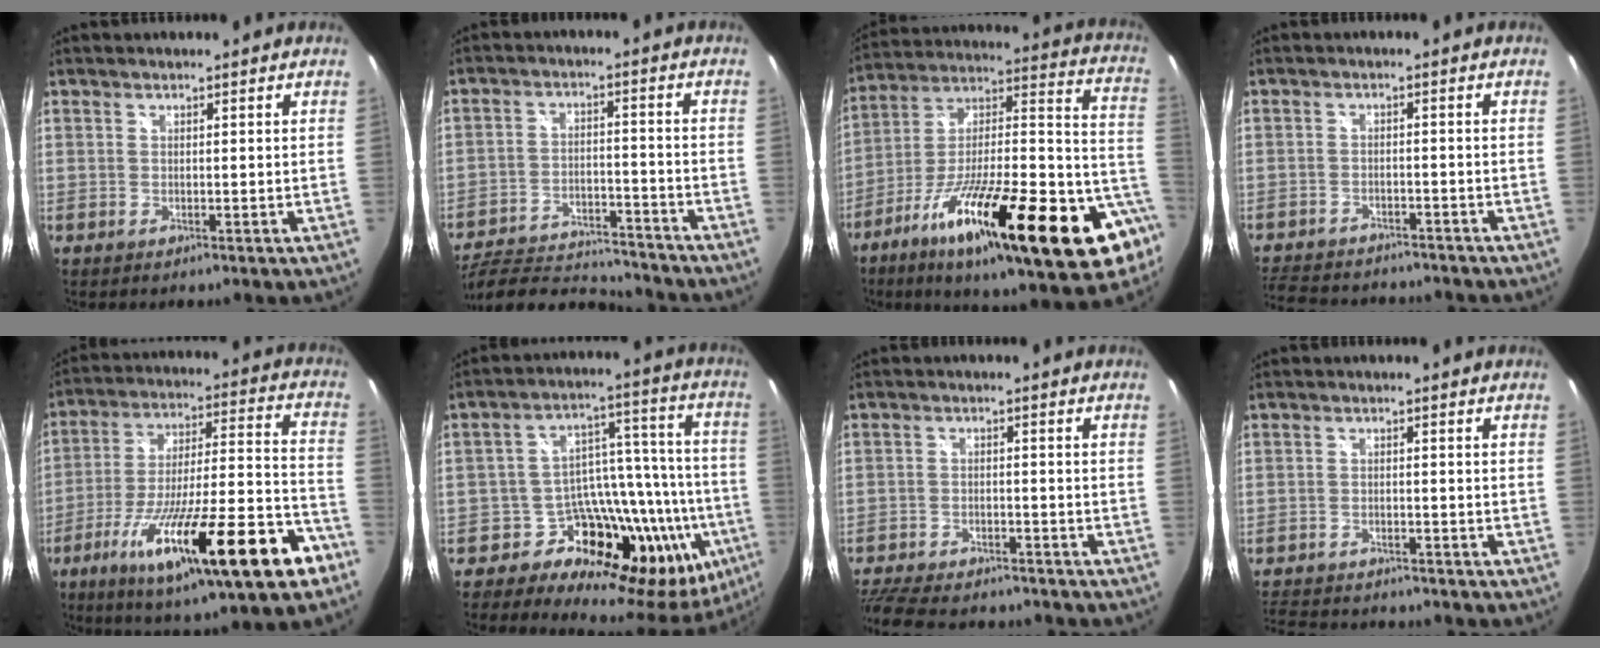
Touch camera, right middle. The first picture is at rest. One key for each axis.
{"total": 16.6, "fx": -15.1, "fy": 3.8, "fz": 5.7, "tx": -0.126, "ty": -0.012, "tz": -0.232}
{"total": 32.1, "fx": -13.1, "fy": 7.5, "fz": 28.3, "tx": -0.418, "ty": -0.026, "tz": -0.215}
{"total": 13.2, "fx": -11.3, "fy": 4.7, "fz": 4.8, "tx": -0.122, "ty": -0.004, "tz": -0.170}
{"total": 28.3, "fx": -15.4, "fy": 5.4, "fz": 23.1, "tx": -0.375, "ty": -0.048, "tz": -0.244}
{"total": 19.9, "fx": -9.9, "fy": 12.1, "fz": 12.3, "tx": -0.159, "ty": 0.027, "tz": -0.154}
{"total": 17.0, "fx": -14.2, "fy": 5.8, "fz": 7.4, "tx": -0.174, "ty": -0.016, "tz": -0.215}
{"total": 11.0, "fx": -9.8, "fy": 3.2, "fz": 3.8, "tx": -0.099, "ty": -0.008, "tz": -0.154}